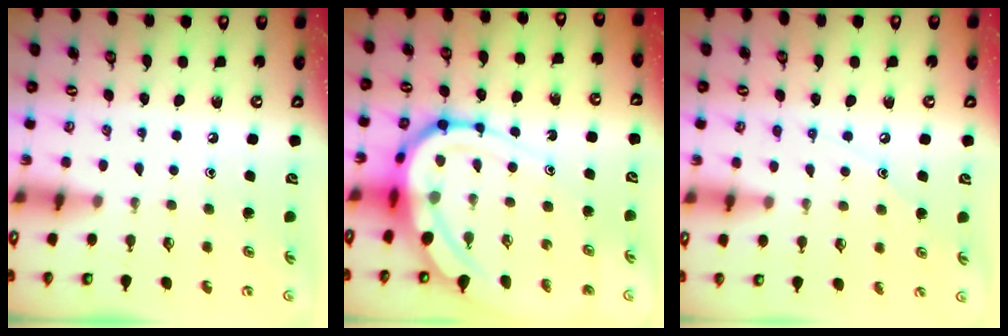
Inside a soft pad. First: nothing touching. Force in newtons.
{"total": 16.0, "press": 15.9, "slide": 1.7}
{"total": 6.5, "press": 6.5, "slide": 0.7}